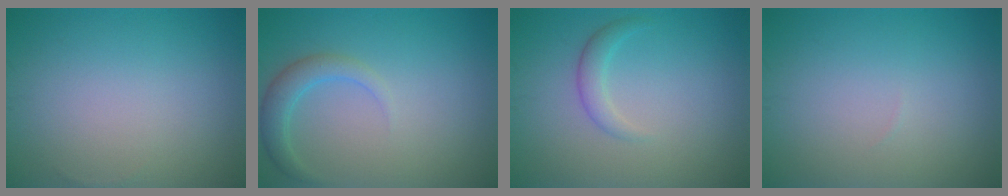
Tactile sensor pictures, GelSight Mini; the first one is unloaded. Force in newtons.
{"total": 2.4, "press": 2.4, "slide": 0.2}
{"total": 1.7, "press": 1.7, "slide": 0.1}
{"total": 0.0}